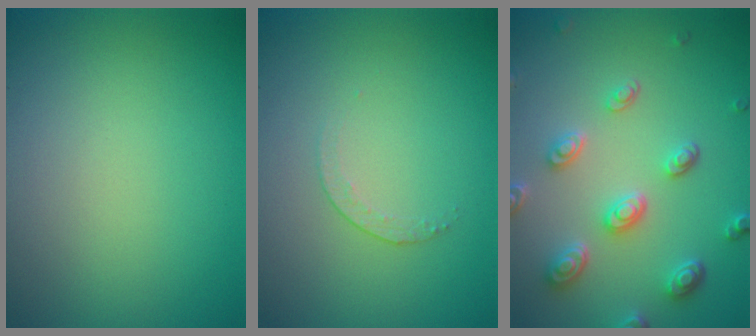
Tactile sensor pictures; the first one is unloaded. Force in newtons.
{"total": 1.2, "press": 0.5, "slide": 1.1}
{"total": 4.5, "press": 3.6, "slide": 2.7}